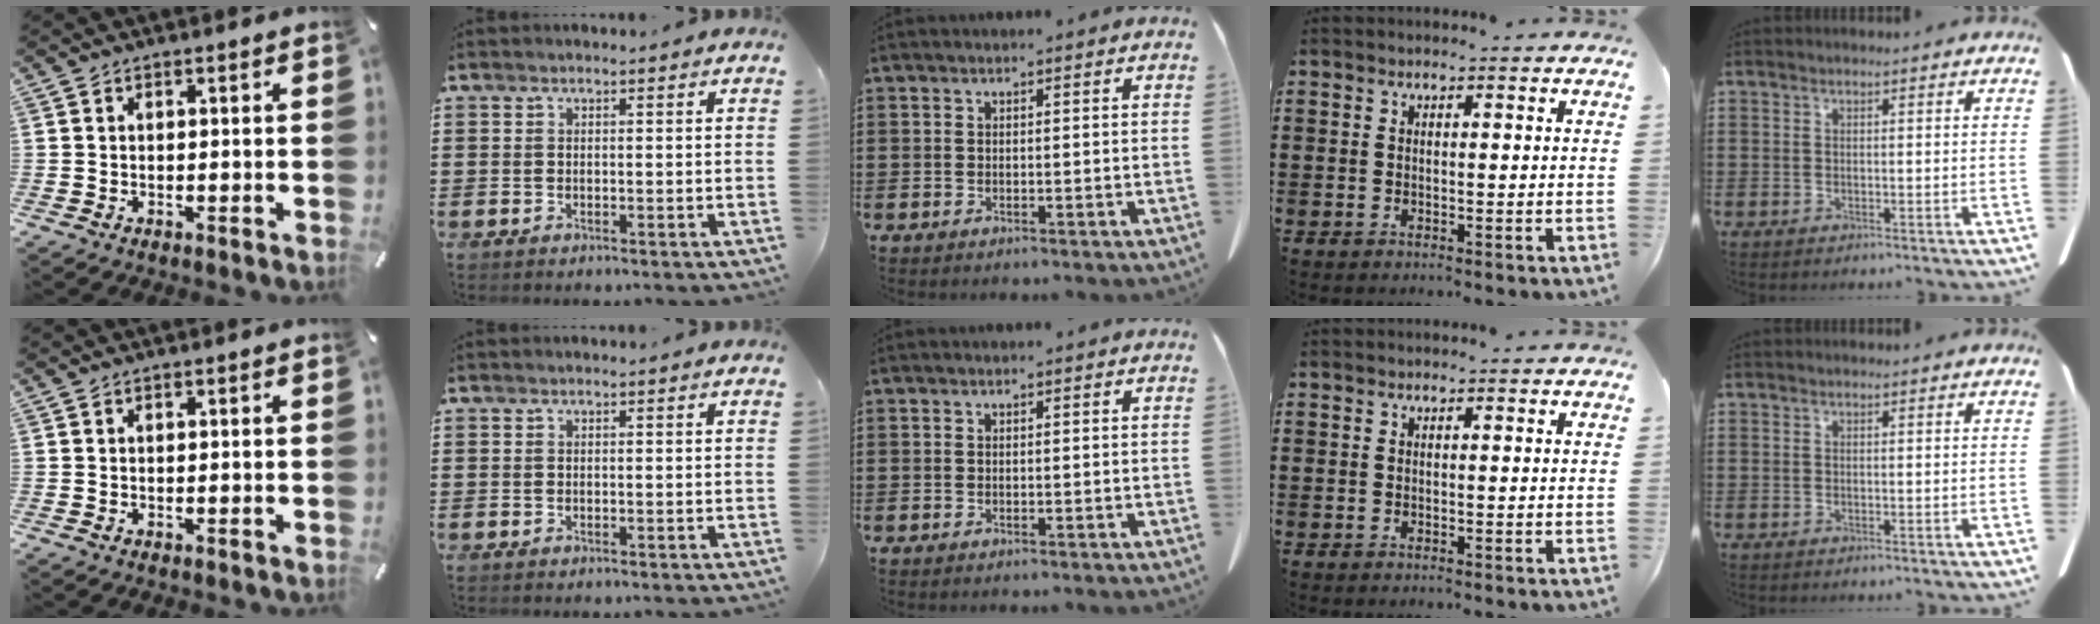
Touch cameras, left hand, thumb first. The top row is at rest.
{}